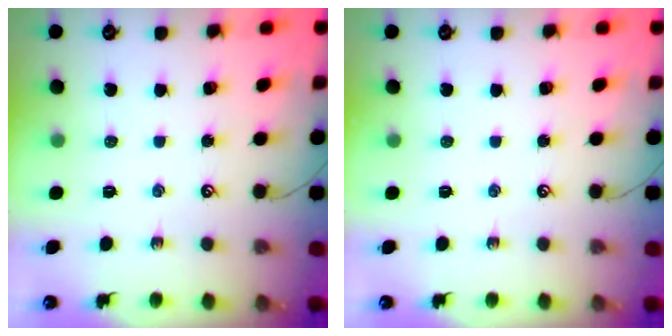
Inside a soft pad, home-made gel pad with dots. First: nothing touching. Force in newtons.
{"total": 0.0}